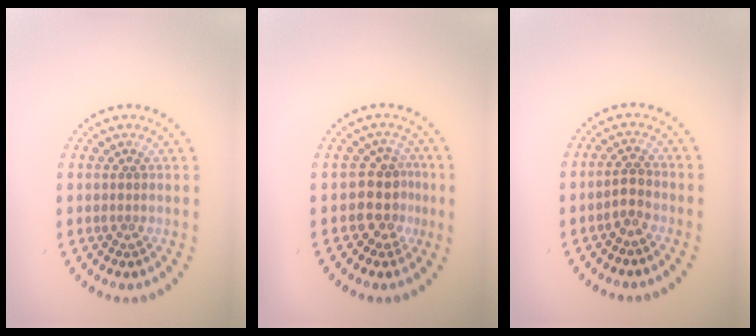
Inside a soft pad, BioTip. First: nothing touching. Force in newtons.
{"total": 3.1, "press": 2.5, "slide": 1.9}
{"total": 1.7, "press": 1.6, "slide": 0.6}